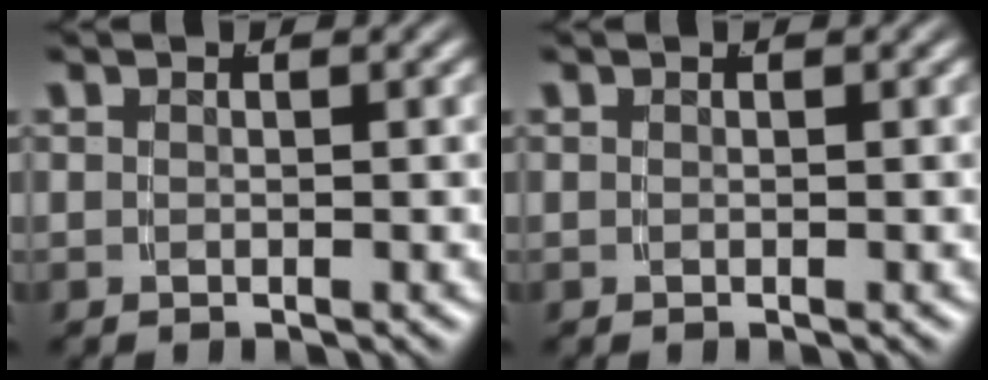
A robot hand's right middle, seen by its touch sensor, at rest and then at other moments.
{"total": 0.0}